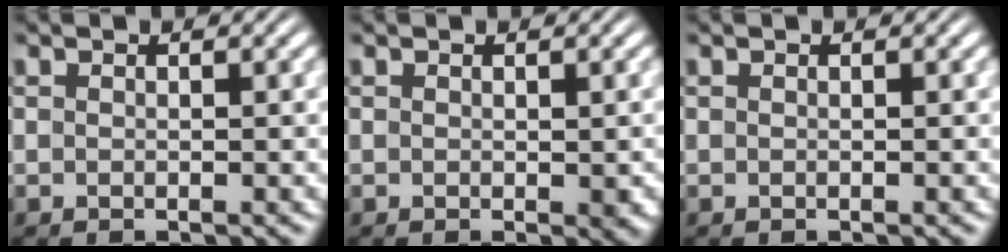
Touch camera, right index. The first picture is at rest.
{"total": 0.8, "force": [-0.1, 0.4, 0.6], "torque": [-0.004, -0.006, 0.003]}
{"total": 0.0}